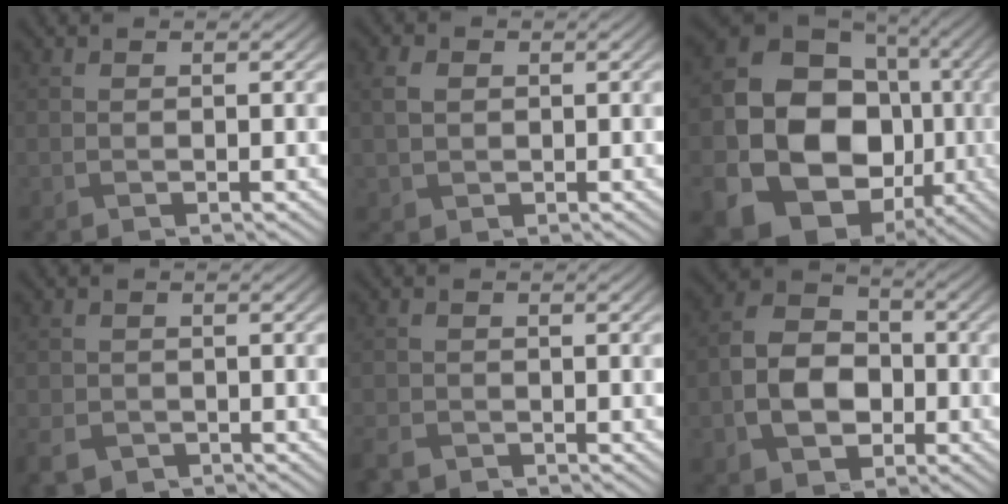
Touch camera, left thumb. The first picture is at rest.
{"total": 3.1, "force": [0.4, 2.5, 1.7], "torque": [-0.049, 0.001, 0.006]}
{"total": 19.7, "force": [-4.2, 16.0, 10.6], "torque": [-0.210, -0.045, -0.071]}
{"total": 3.5, "force": [-2.3, 2.2, 1.4], "torque": [-0.038, -0.011, -0.049]}
{"total": 2.8, "force": [-2.4, 1.2, 0.8], "torque": [-0.023, -0.011, -0.054]}
{"total": 8.3, "force": [-2.4, 6.0, 5.1], "torque": [-0.113, -0.003, -0.055]}